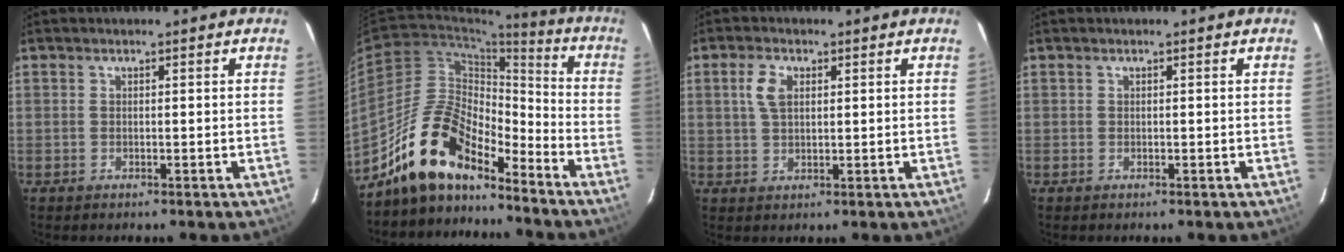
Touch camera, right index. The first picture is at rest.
{"total": 15.4, "force": [-12.7, 5.6, 6.7], "torque": [-0.127, 0.020, -0.234]}
{"total": 4.3, "force": [1.3, 2.5, 3.2], "torque": [-0.064, 0.008, 0.026]}
{"total": 0.0}